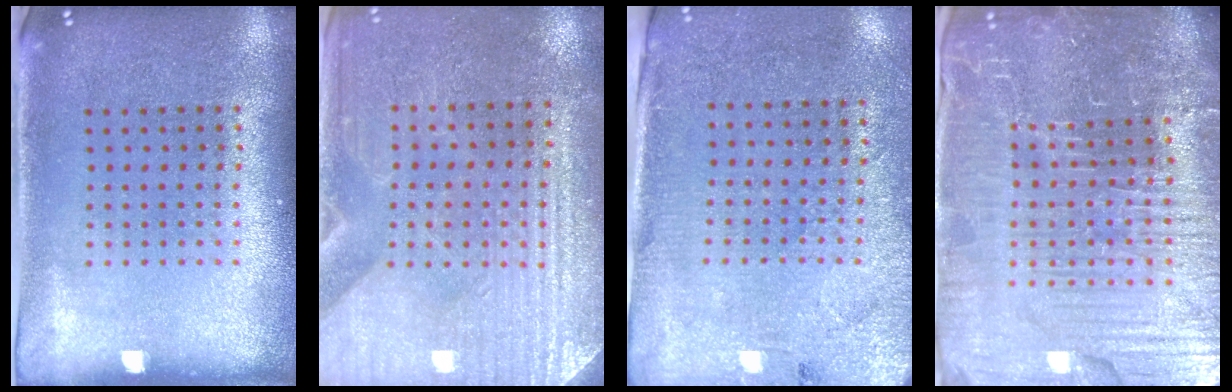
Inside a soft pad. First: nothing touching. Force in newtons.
{"total": 3.2, "press": 3.0, "slide": 0.9}
{"total": 2.7, "press": 2.5, "slide": 1.1}
{"total": 6.6, "press": 5.9, "slide": 2.9}